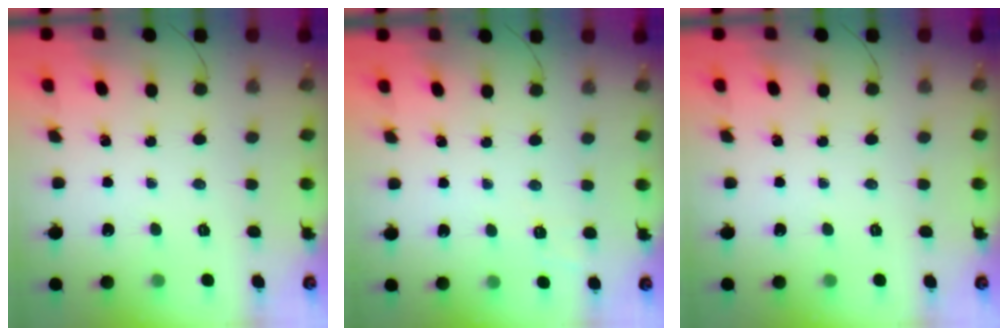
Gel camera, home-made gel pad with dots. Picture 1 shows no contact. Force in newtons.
{"total": 1.6, "press": 0.2, "slide": 1.6}
{"total": 0.0}